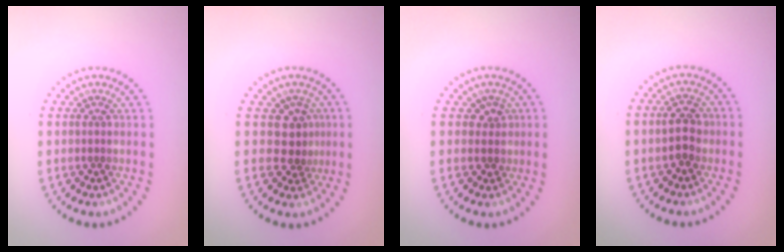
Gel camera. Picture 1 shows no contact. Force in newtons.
{"total": 2.5, "press": 1.9, "slide": 1.6}
{"total": 1.4, "press": 1.1, "slide": 0.9}
{"total": 2.4, "press": 2.4, "slide": 0.2}